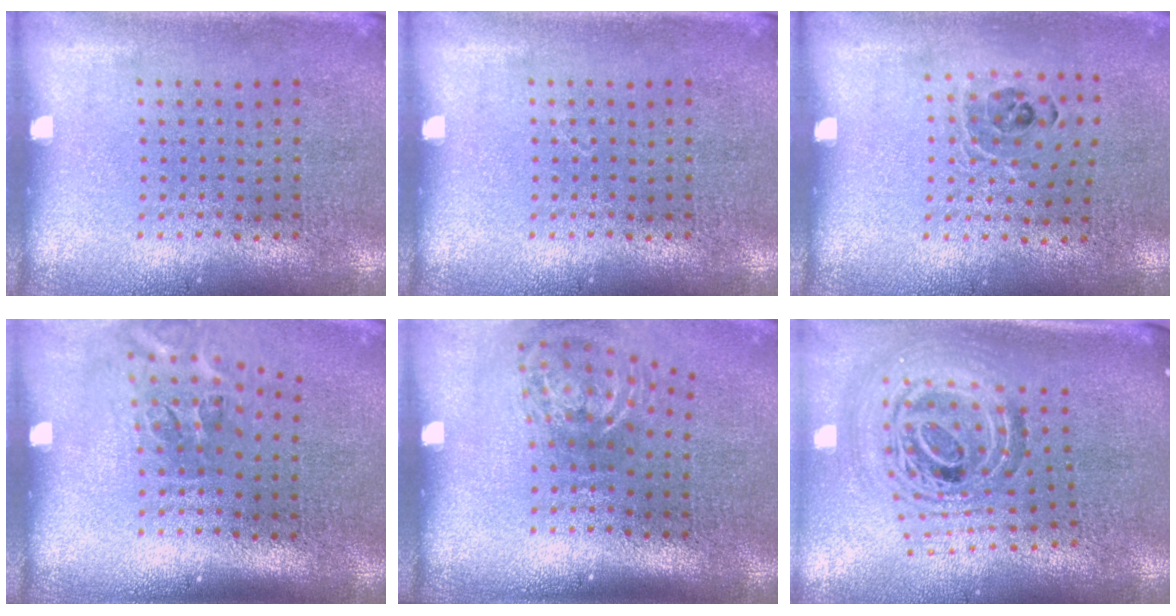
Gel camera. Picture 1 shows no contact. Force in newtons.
{"total": 0.0}
{"total": 0.8, "press": 0.8, "slide": 0.1}
{"total": 2.2, "press": 1.4, "slide": 1.7}
{"total": 2.1, "press": 1.3, "slide": 1.6}
{"total": 1.9, "press": 1.5, "slide": 1.2}